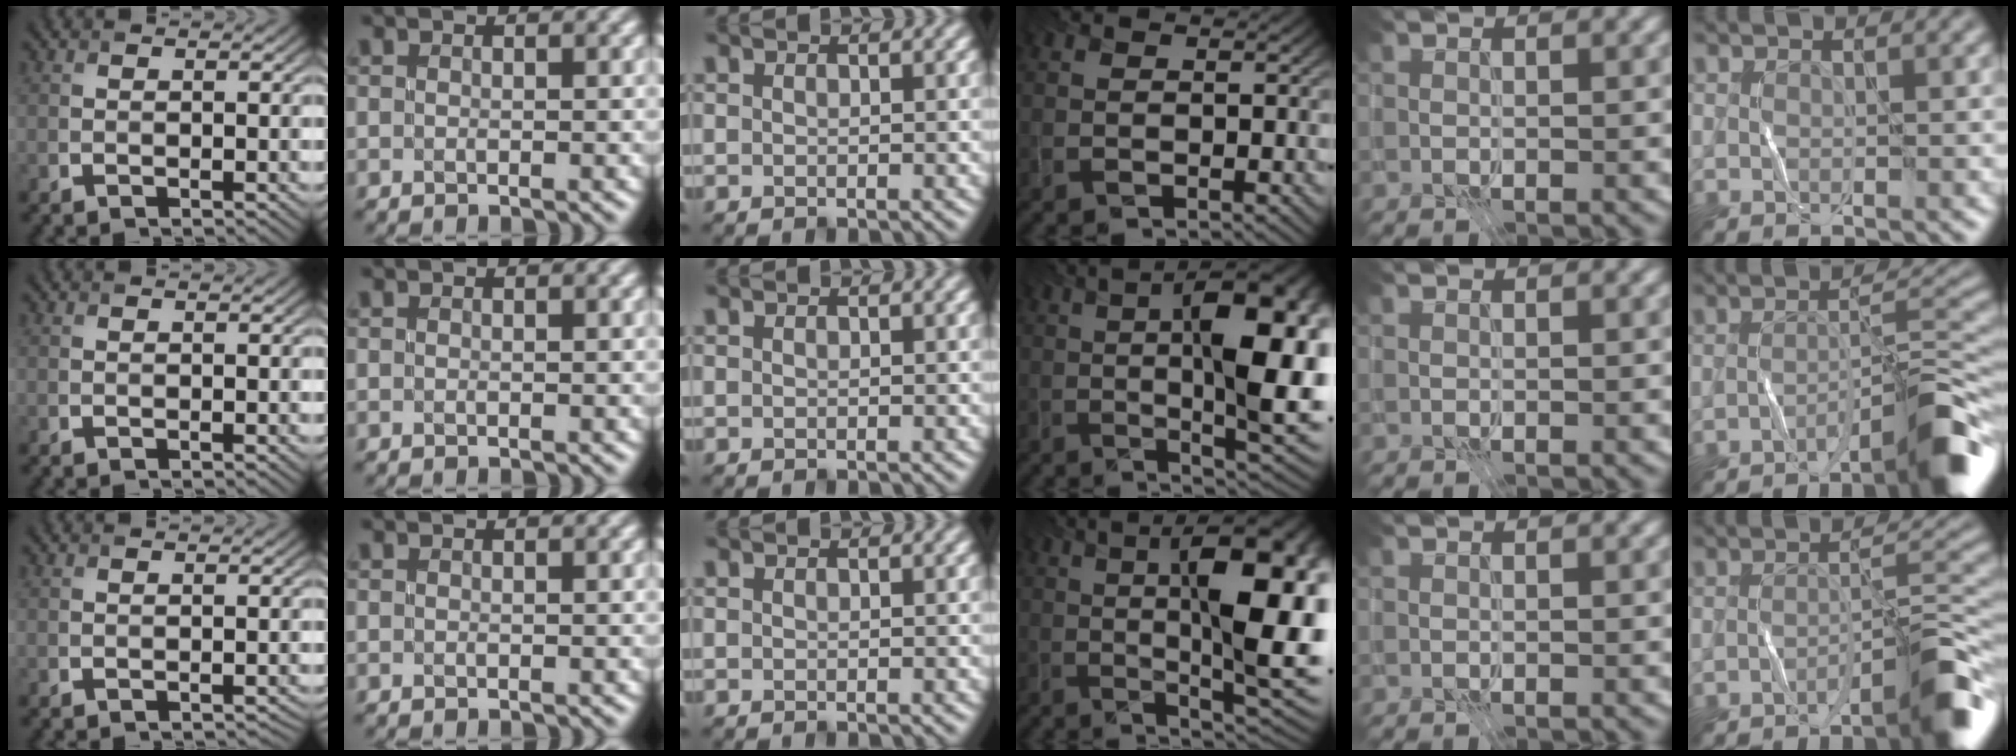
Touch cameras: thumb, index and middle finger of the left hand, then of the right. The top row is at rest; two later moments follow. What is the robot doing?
{"motion": "open", "object": "stapler"}